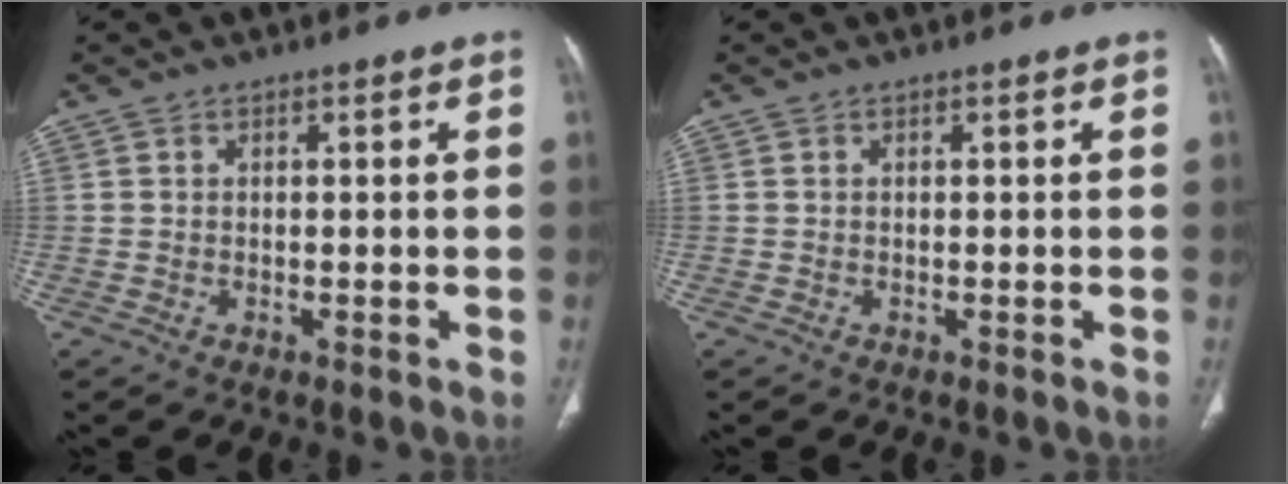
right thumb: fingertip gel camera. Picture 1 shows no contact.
{"total": 0.0}